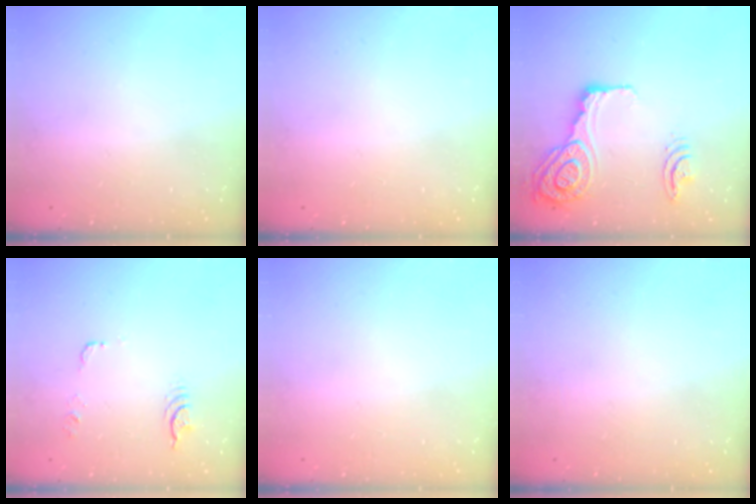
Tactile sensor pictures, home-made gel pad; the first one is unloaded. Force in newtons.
{"total": 0.0}
{"total": 18.9, "press": 18.6, "slide": 3.2}
{"total": 14.8, "press": 7.2, "slide": 12.9}
{"total": 0.0}
{"total": 0.0}